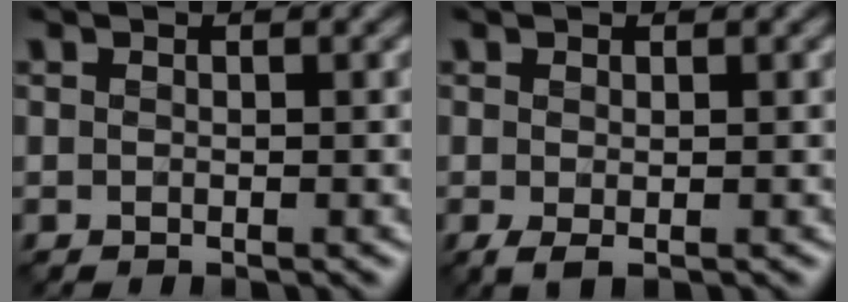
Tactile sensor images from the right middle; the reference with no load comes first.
{"total": 1.0, "force": [-0.3, 0.3, 0.9], "torque": [-0.025, -0.002, -0.004]}